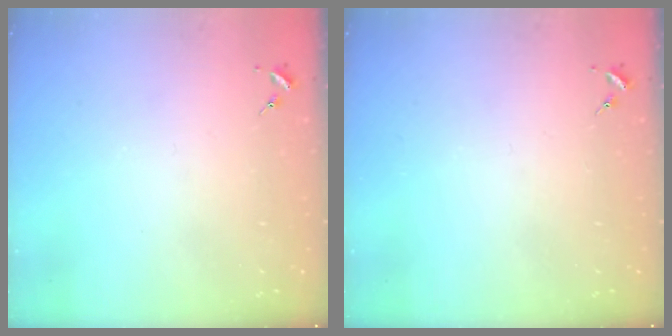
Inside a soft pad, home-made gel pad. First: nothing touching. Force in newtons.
{"total": 0.0}